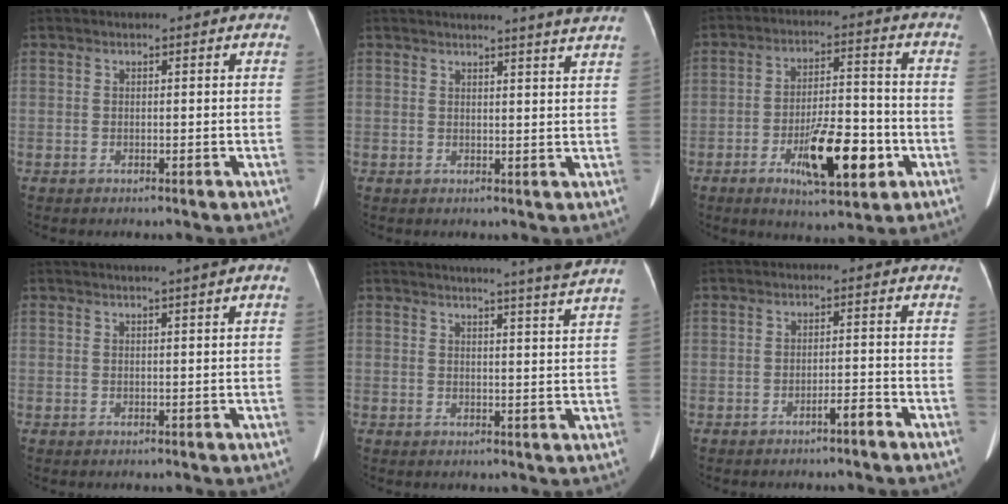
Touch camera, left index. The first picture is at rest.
{"total": 5.9, "force": [5.4, -1.2, 2.1], "torque": [-0.027, -0.007, 0.047]}
{"total": 12.0, "force": [-4.7, 3.5, 10.4], "torque": [-0.175, 0.001, -0.072]}
{"total": 2.9, "force": [1.9, -0.4, 2.1], "torque": [-0.031, 0.014, 0.028]}
{"total": 10.6, "force": [9.6, -2.4, 3.8], "torque": [-0.052, -0.034, 0.104]}
{"total": 2.0, "force": [-1.6, 0.0, 1.2], "torque": [-0.018, 0.001, -0.025]}